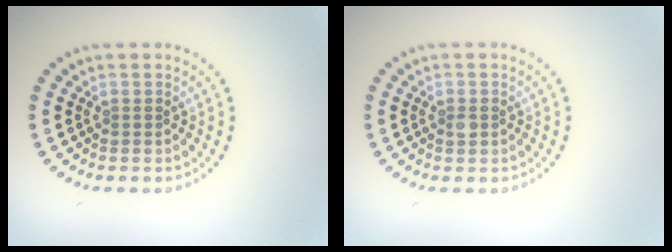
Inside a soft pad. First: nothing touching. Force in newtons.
{"total": 0.9, "press": 0.9, "slide": 0.0}